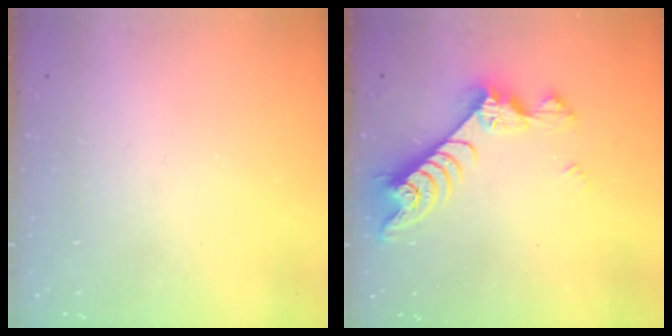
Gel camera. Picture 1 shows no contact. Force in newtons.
{"total": 8.6, "press": 8.5, "slide": 1.1}